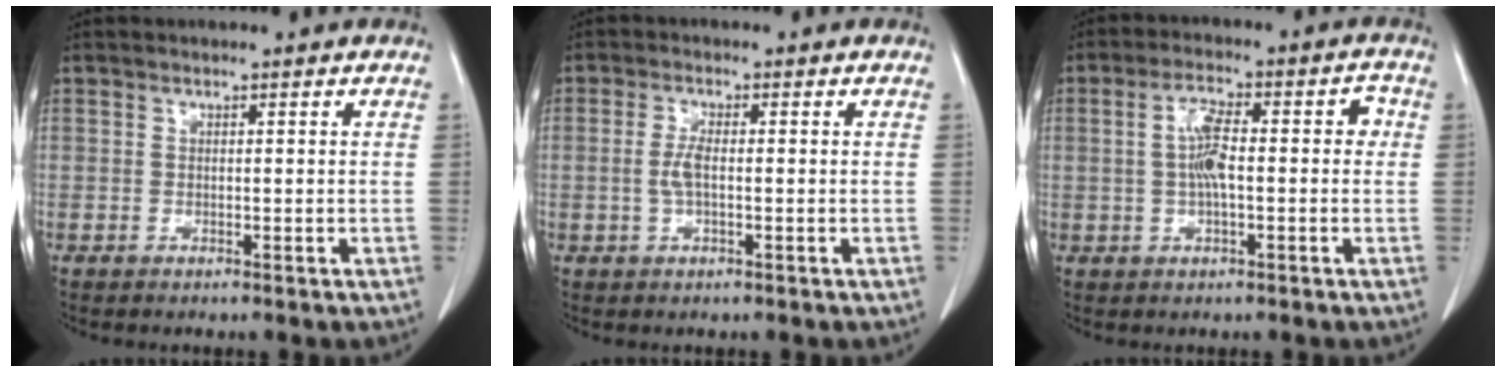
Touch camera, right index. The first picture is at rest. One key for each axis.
{"total": 2.8, "fx": -0.3, "fy": 0.7, "fz": 2.7, "tx": -0.066, "ty": -0.001, "tz": -0.009}
{"total": 7.4, "fx": 0.2, "fy": 2.3, "fz": 7.0, "tx": -0.122, "ty": 0.031, "tz": 0.005}